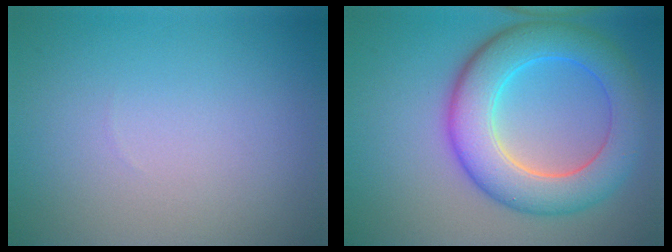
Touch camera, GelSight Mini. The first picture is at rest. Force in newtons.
{"total": 8.1, "press": 8.1, "slide": 0.2}